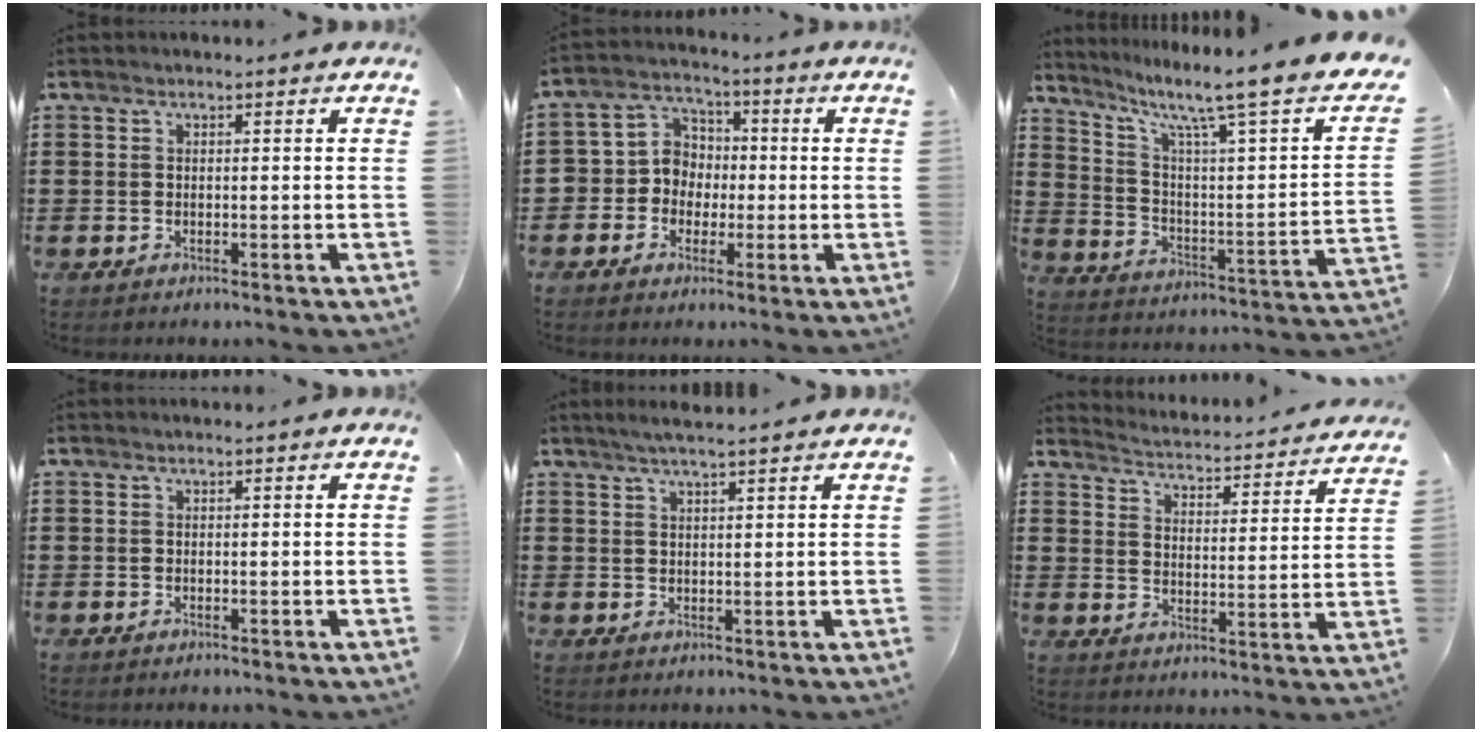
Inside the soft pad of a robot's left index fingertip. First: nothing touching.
{"total": 5.8, "force": [-0.9, 5.6, 1.5], "torque": [-0.058, 0.009, -0.023]}
{"total": 8.5, "force": [6.1, 0.5, 6.0], "torque": [-0.124, -0.055, 0.085]}
{"total": 0.0}
{"total": 2.9, "force": [2.4, -0.2, 1.5], "torque": [-0.034, 0.001, 0.043]}
{"total": 2.8, "force": [2.8, -0.2, 0.0], "torque": [-0.021, -0.032, 0.038]}